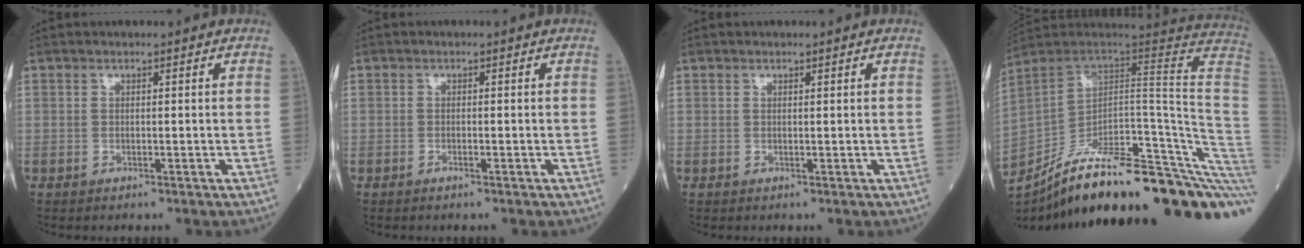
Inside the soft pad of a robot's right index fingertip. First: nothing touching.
{"total": 0.7, "force": [-0.5, 0.1, 0.5], "torque": [-0.014, 0.000, -0.010]}
{"total": 0.0}
{"total": 36.2, "force": [-28.4, 3.4, 22.2], "torque": [-0.221, -0.041, -0.391]}